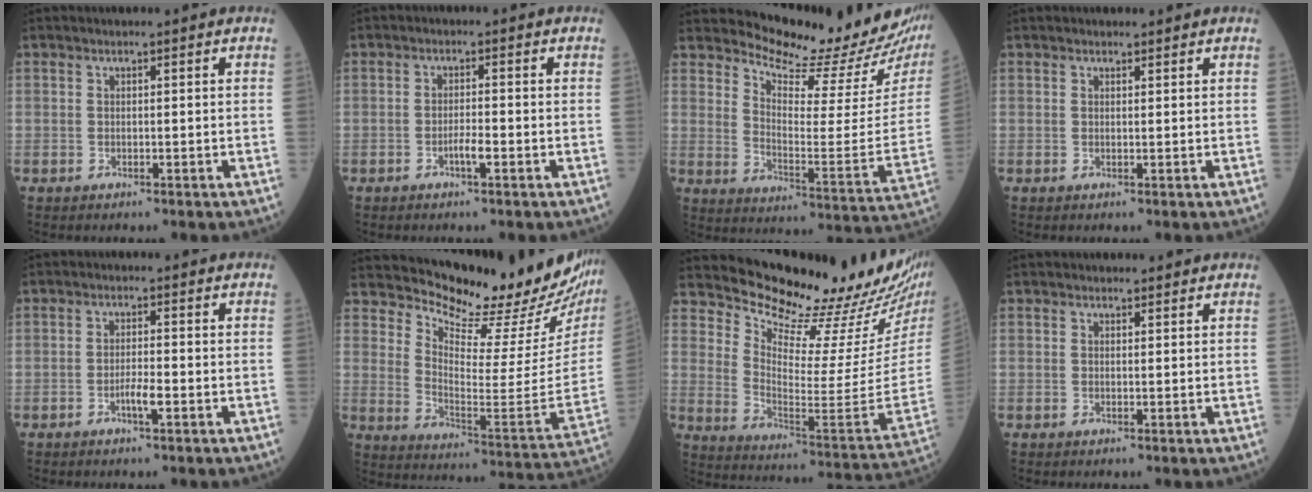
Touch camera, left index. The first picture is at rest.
{"total": 2.2, "force": [-1.2, 0.2, 1.8], "torque": [-0.032, 0.000, -0.023]}
{"total": 17.3, "force": [16.6, 1.2, 4.9], "torque": [-0.085, -0.106, 0.214]}
{"total": 0.6, "force": [0.6, 0.3, 0.0], "torque": [-0.007, -0.004, 0.006]}
{"total": 2.6, "force": [-1.3, 0.3, 2.3], "torque": [-0.042, -0.001, -0.026]}
{"total": 22.7, "force": [21.2, 3.0, 7.5], "torque": [-0.128, -0.118, 0.276]}
{"total": 23.9, "force": [21.8, 0.8, 9.7], "torque": [-0.166, -0.134, 0.295]}
{"total": 0.8, "force": [0.6, 0.5, 0.0], "torque": [-0.004, -0.003, 0.005]}